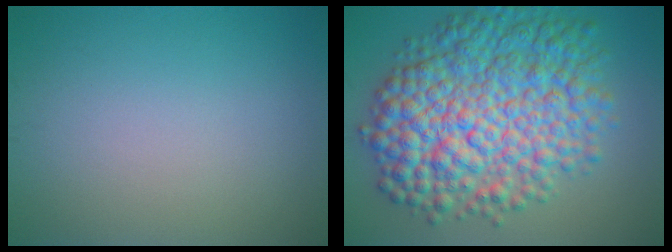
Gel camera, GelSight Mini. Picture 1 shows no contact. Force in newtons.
{"total": 12.0, "press": 12.0, "slide": 0.1}